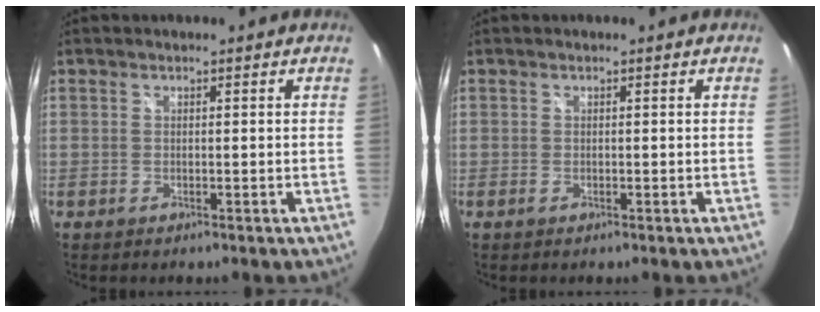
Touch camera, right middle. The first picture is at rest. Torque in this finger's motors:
{"motor_torque": [0.35, 0.36, 0.03, 0.01]}